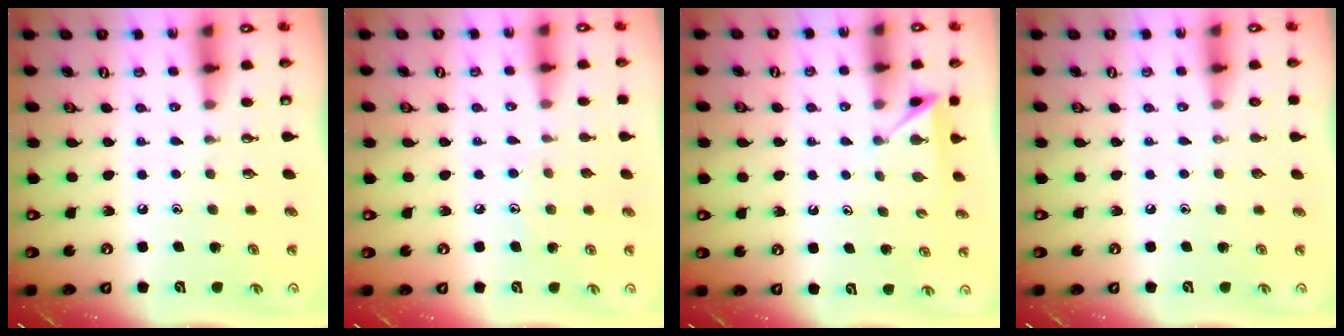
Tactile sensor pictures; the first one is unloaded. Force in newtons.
{"total": 6.1, "press": 6.1, "slide": 0.5}
{"total": 2.8, "press": 2.8, "slide": 0.5}
{"total": 0.0}